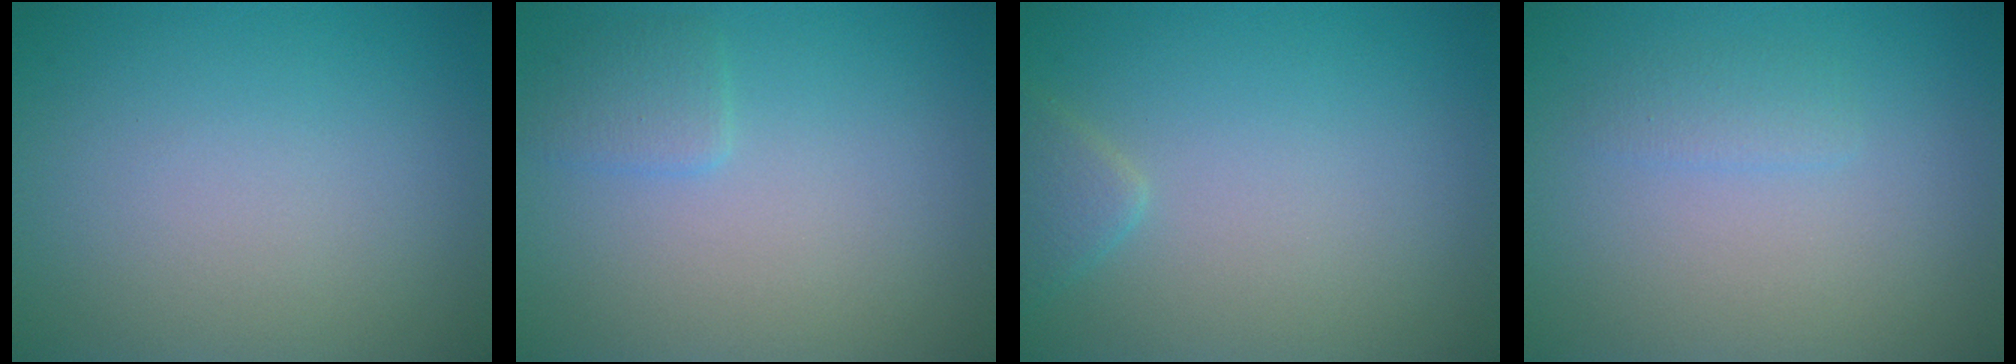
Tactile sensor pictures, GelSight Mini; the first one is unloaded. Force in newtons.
{"total": 1.4, "press": 1.4, "slide": 0.0}
{"total": 1.5, "press": 1.5, "slide": 0.2}
{"total": 1.1, "press": 1.1, "slide": 0.1}